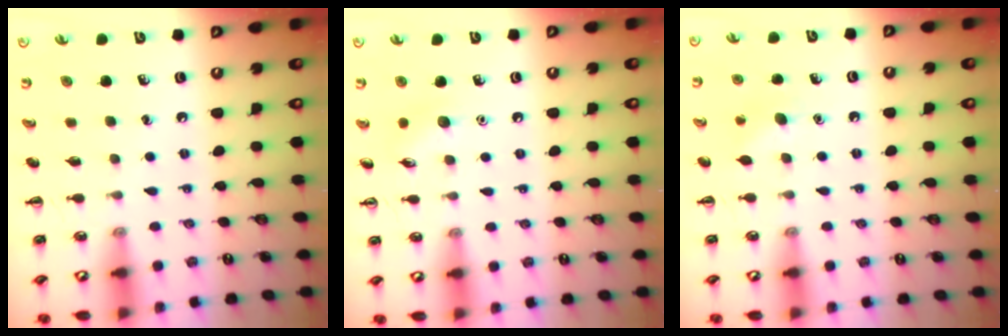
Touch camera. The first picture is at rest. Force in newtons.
{"total": 6.6, "press": 6.3, "slide": 1.8}
{"total": 5.4, "press": 5.3, "slide": 1.0}